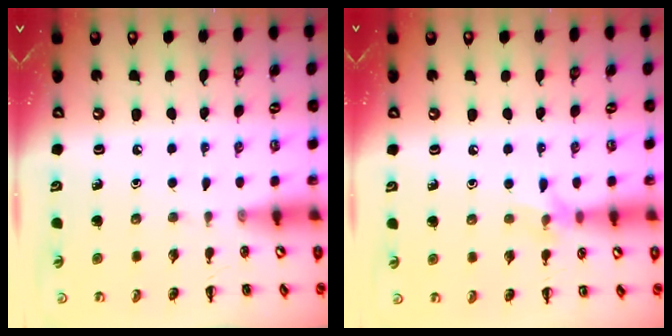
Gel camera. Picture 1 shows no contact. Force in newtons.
{"total": 7.1, "press": 6.9, "slide": 1.6}